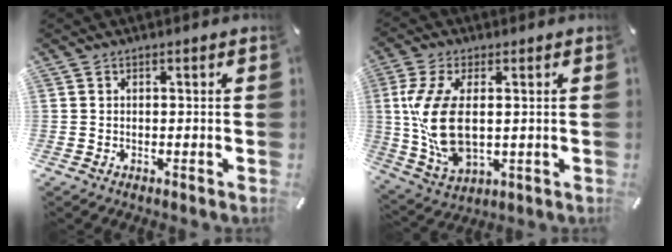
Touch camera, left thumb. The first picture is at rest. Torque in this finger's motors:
{"motor_torque": [2.53, 2.48, 1.98, -0.08, 0.43]}